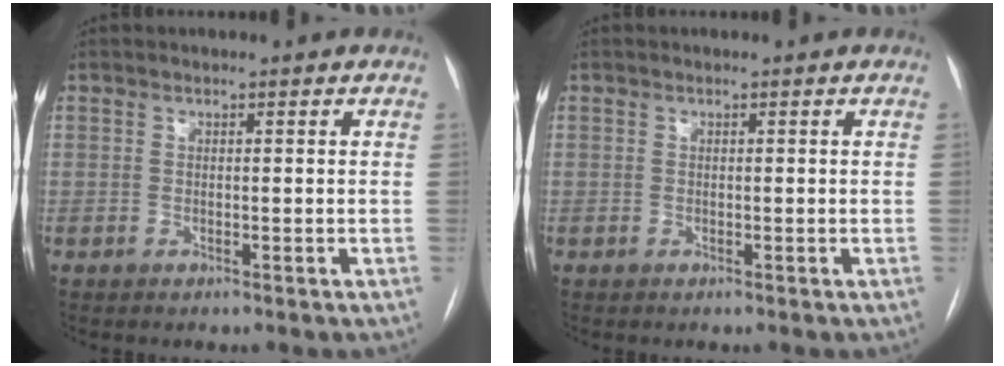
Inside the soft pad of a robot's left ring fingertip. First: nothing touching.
{"total": 0.0}